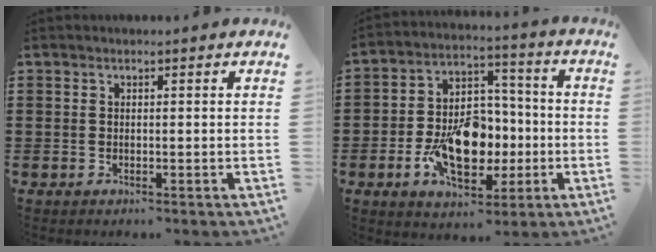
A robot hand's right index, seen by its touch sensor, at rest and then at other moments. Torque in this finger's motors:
{"motor_torque": [2.14, 0.00, 1.05, 0.21]}